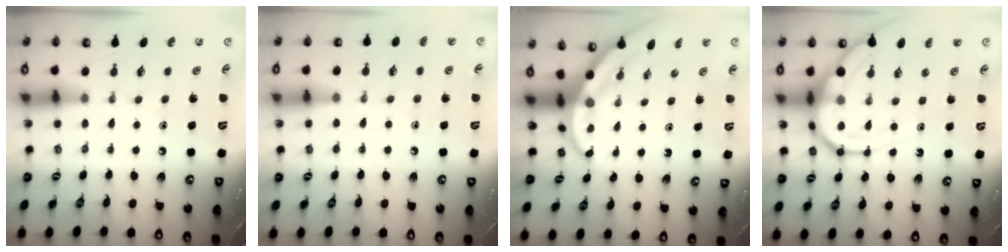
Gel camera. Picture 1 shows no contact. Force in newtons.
{"total": 3.9, "press": 3.9, "slide": 0.4}
{"total": 3.5, "press": 3.5, "slide": 0.1}
{"total": 10.4, "press": 10.3, "slide": 1.0}